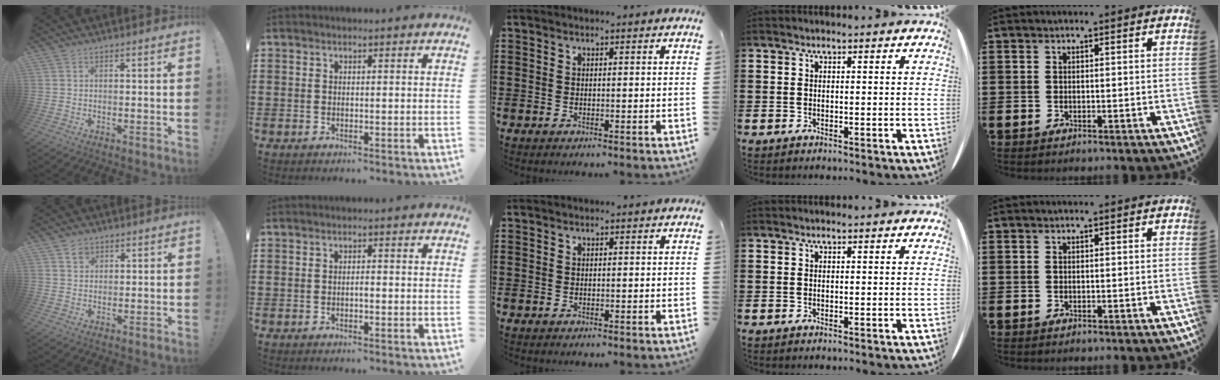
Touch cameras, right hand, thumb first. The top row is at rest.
{"thumb": {"total": 2.7, "force": [1.9, 1.9, 0.6], "torque": [0.008, -0.011, 0.030]}, "index": {"total": 0.8, "force": [-0.4, 0.2, 0.7], "torque": [-0.016, -0.004, -0.006]}}